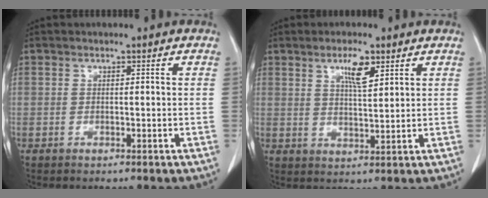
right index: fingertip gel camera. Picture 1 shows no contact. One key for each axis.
{"total": 4.9, "fx": 2.7, "fy": 1.0, "fz": 3.9, "tx": -0.072, "ty": 0.000, "tz": 0.048}